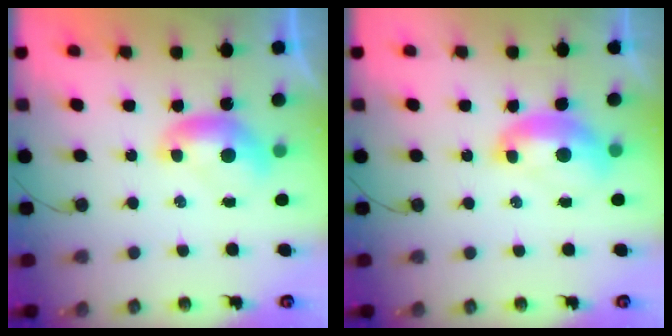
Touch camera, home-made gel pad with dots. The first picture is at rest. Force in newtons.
{"total": 2.1, "press": 2.0, "slide": 0.7}